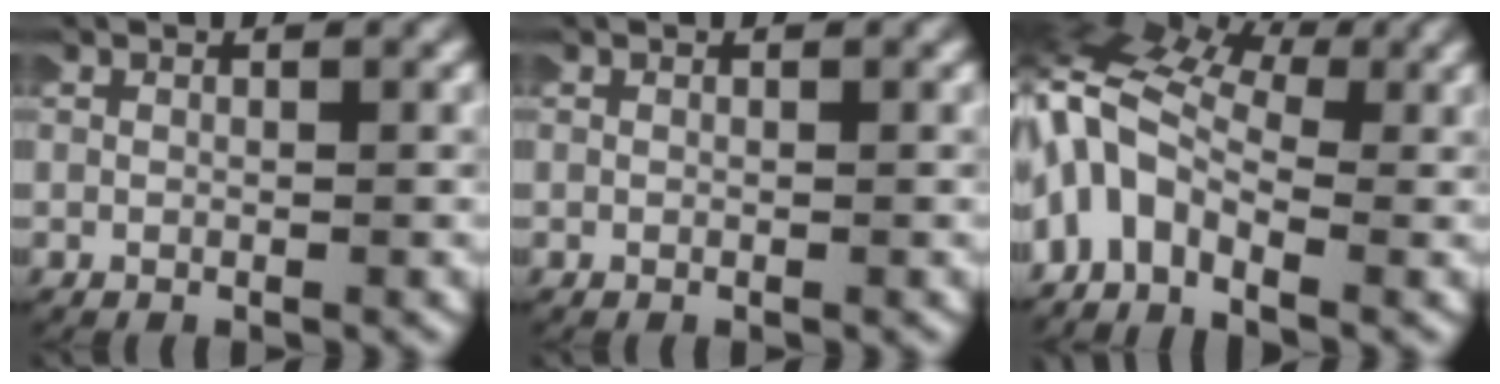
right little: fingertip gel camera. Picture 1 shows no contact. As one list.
[{"total": 0.0}, {"total": 8.3, "force": [0.5, 6.4, 5.2], "torque": [-0.145, -0.021, 0.007]}]